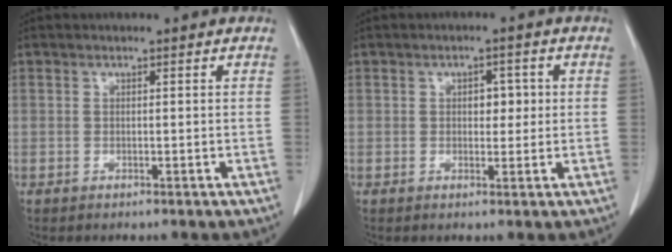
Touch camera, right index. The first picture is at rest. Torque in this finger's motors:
{"motor_torque": [0.40, 0.01, 0.06, 0.02]}